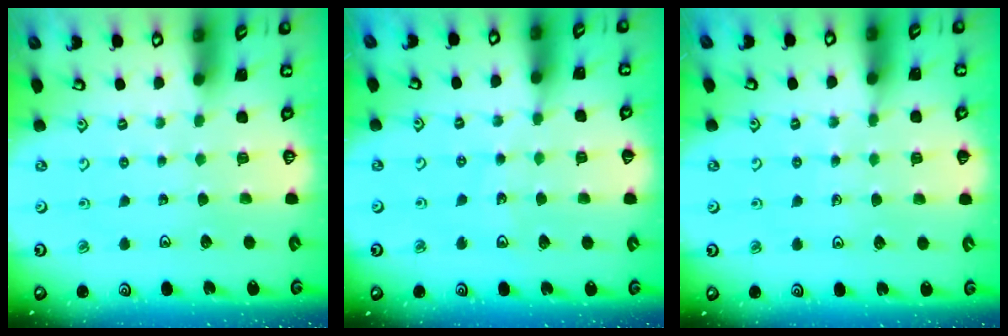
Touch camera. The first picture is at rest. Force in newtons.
{"total": 6.2, "press": 5.9, "slide": 2.1}
{"total": 5.1, "press": 5.0, "slide": 0.9}